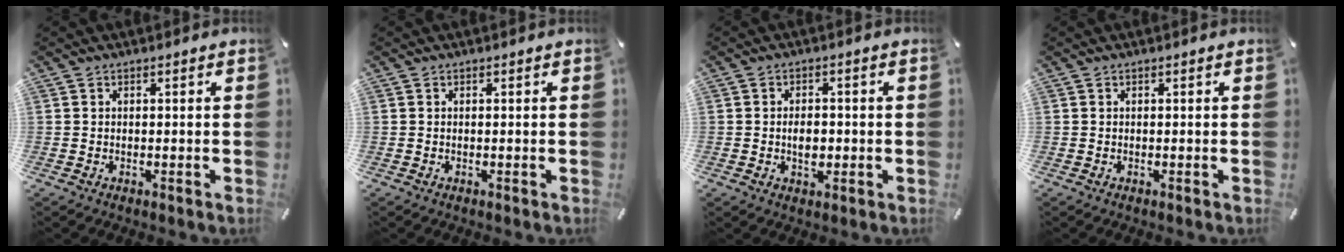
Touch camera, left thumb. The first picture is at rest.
{"total": 0.0}
{"total": 4.2, "force": [-0.6, 2.8, 3.1], "torque": [-0.048, 0.003, -0.011]}
{"total": 0.0}